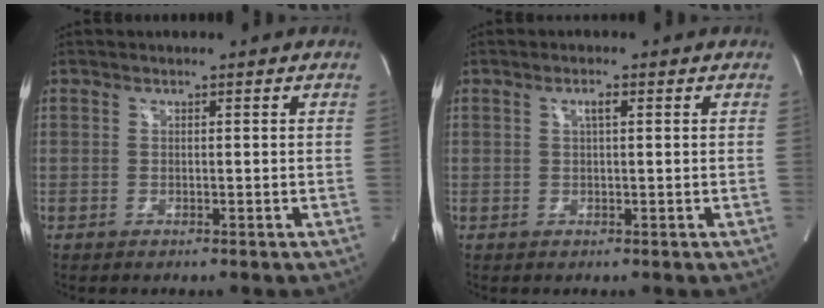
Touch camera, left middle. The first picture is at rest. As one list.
[{"total": 1.4, "force": [0.5, 0.2, 1.3], "torque": [-0.024, 0.004, 0.007]}]